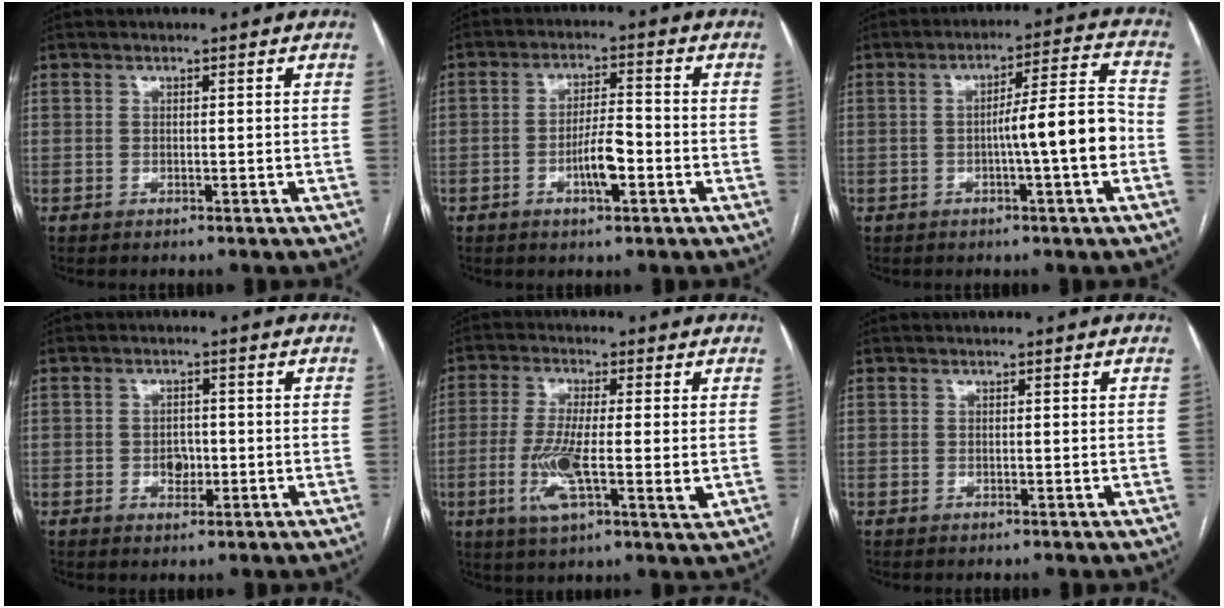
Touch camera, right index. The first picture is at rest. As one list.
[{"total": 5.6, "force": [-2.0, 1.3, 5.1], "torque": [-0.096, 0.004, -0.035]}, {"total": 9.2, "force": [-2.1, -0.1, 9.0], "torque": [-0.136, 0.016, -0.033]}, {"total": 2.7, "force": [-0.6, 1.9, 1.8], "torque": [-0.021, 0.005, -0.006]}, {"total": 10.3, "force": [-1.7, 2.0, 10.0], "torque": [-0.193, -0.014, -0.033]}, {"total": 0.0}]